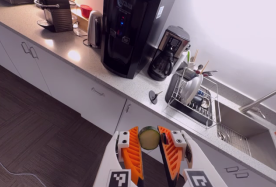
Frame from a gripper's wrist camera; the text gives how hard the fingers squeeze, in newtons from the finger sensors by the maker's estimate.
{"total": 11.3, "left": 11.2, "right": 11.4}